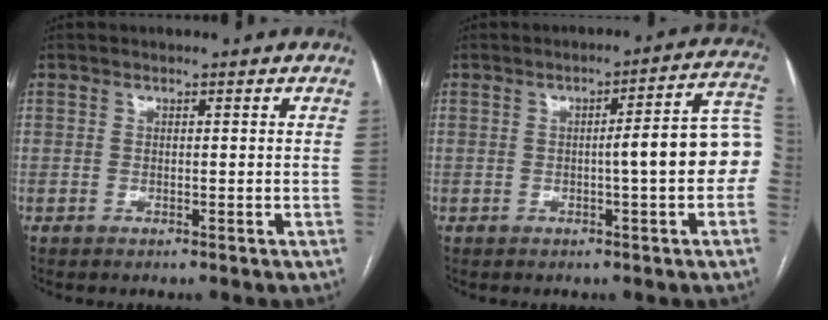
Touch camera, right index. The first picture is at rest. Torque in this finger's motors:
{"motor_torque": [1.26, -0.31, 0.58, 0.11]}